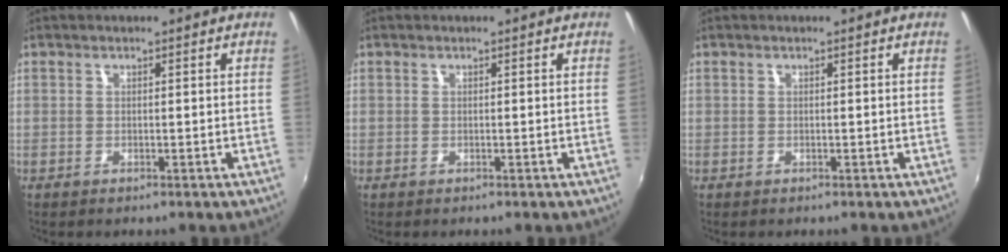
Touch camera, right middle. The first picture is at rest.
{"total": 0.0}
{"total": 0.0}